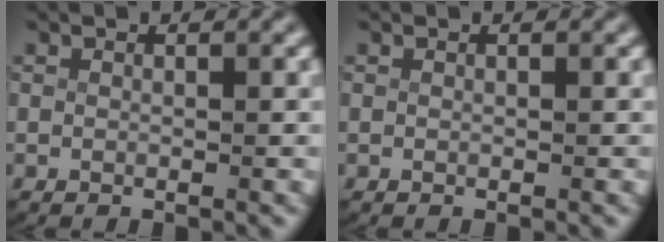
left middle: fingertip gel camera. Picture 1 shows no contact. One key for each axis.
{"total": 0.0}